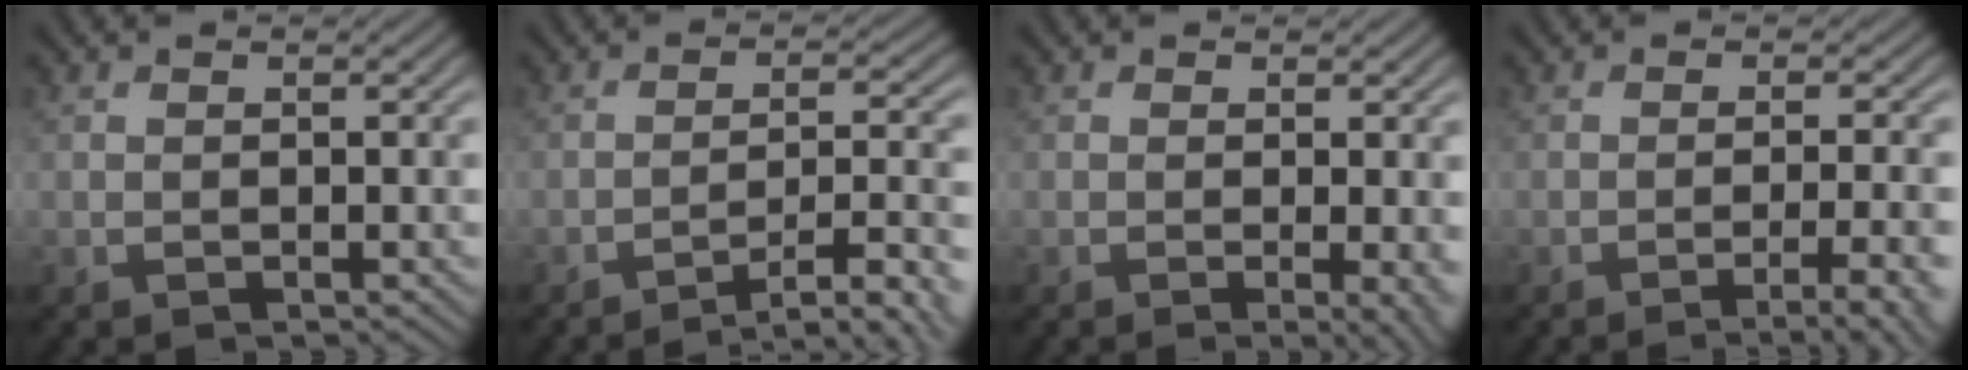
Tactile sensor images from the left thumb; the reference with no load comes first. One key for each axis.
{"total": 7.8, "fx": -5.4, "fy": 1.5, "fz": 5.4, "tx": -0.085, "ty": 0.012, "tz": -0.076}
{"total": 3.5, "fx": -0.5, "fy": 0.8, "fz": 3.3, "tx": -0.049, "ty": -0.004, "tz": -0.010}
{"total": 6.1, "fx": -3.2, "fy": 1.2, "fz": 5.1, "tx": -0.062, "ty": 0.010, "tz": -0.046}